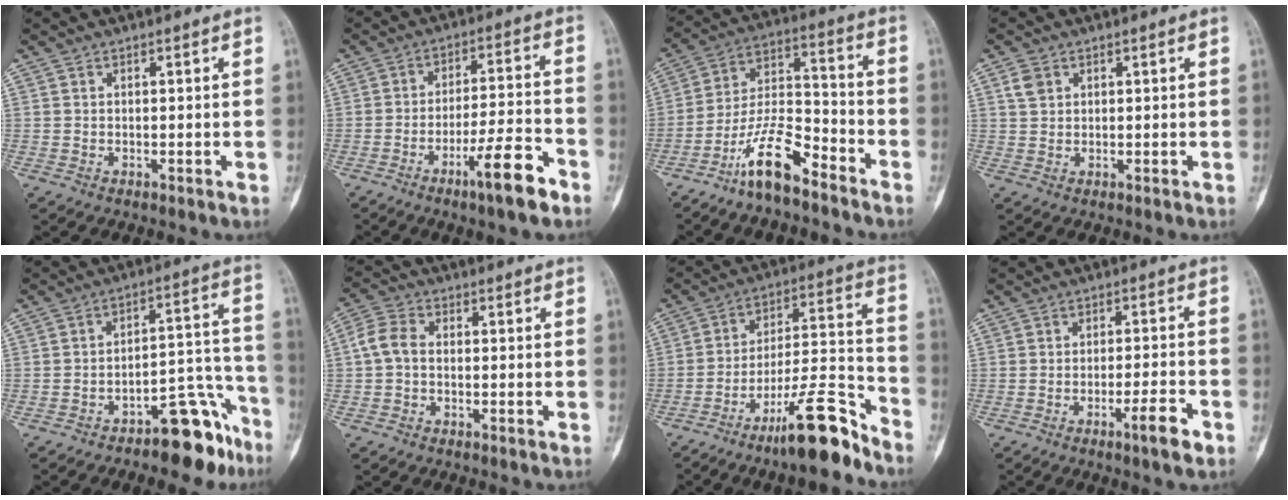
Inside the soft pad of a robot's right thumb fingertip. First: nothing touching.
{"total": 10.7, "force": [-6.3, 1.6, 8.5], "torque": [-0.139, 0.039, -0.101]}
{"total": 12.2, "force": [-8.7, 3.7, 7.7], "torque": [-0.144, 0.077, -0.167]}
{"total": 2.6, "force": [1.2, 1.9, 1.2], "torque": [-0.016, 0.003, 0.025]}
{"total": 11.7, "force": [-8.6, 4.2, 6.7], "torque": [-0.048, 0.107, -0.130]}
{"total": 4.9, "force": [-0.3, 3.3, 3.6], "torque": [-0.073, 0.013, -0.015]}
{"total": 15.8, "force": [-11.3, 3.0, 10.6], "torque": [-0.157, 0.093, -0.189]}
{"total": 5.5, "force": [-3.0, 0.6, 4.6], "torque": [-0.075, 0.016, -0.047]}